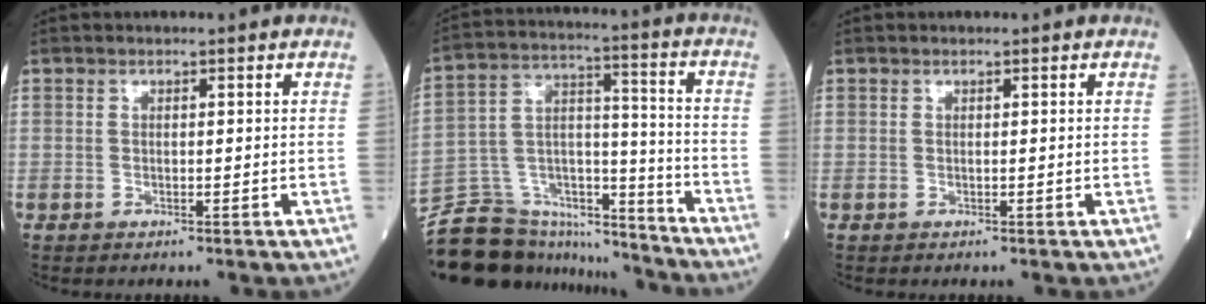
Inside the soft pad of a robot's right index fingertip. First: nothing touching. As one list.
[{"total": 17.5, "force": [-16.0, 6.0, 4.1], "torque": [-0.072, 0.055, -0.260]}, {"total": 0.0}]